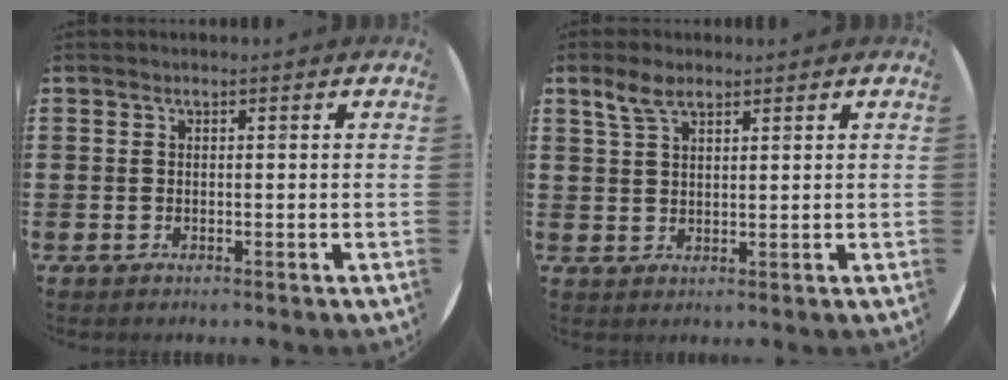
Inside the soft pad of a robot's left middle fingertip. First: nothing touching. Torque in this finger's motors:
{"motor_torque": [-0.01, -0.01, 0.26, 0.08]}